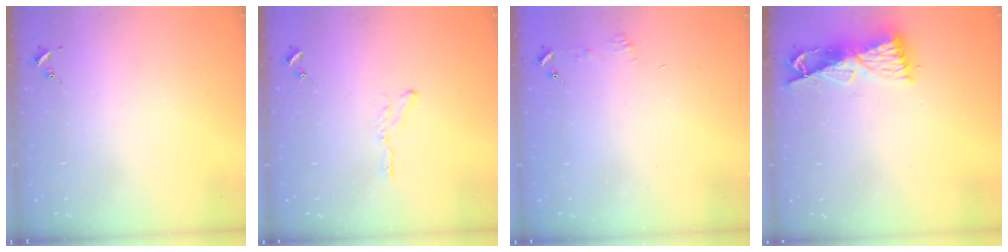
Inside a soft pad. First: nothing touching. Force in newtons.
{"total": 4.6, "press": 4.6, "slide": 0.4}
{"total": 4.5, "press": 4.4, "slide": 0.5}
{"total": 9.3, "press": 9.2, "slide": 1.0}